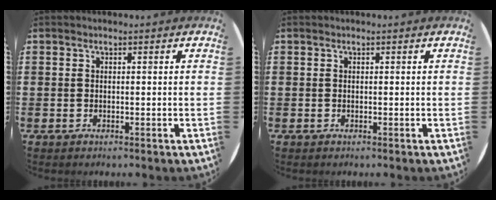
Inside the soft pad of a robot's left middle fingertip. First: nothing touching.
{"total": 0.0}